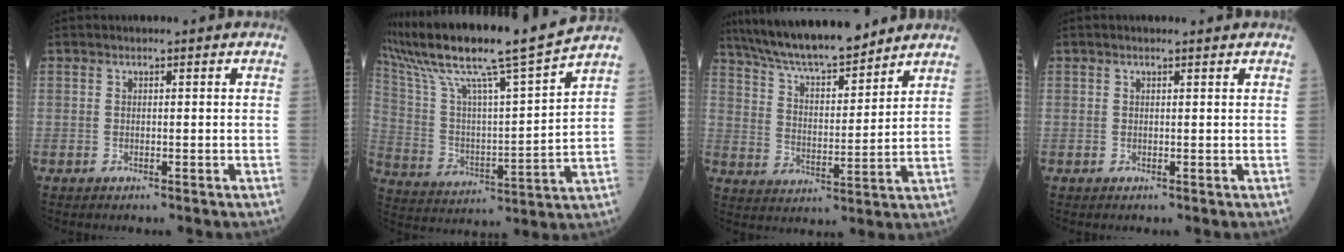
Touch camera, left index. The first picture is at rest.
{"total": 19.3, "force": [16.4, -1.7, 10.0], "torque": [-0.197, -0.022, 0.278]}
{"total": 14.9, "force": [13.1, 2.4, 6.8], "torque": [-0.122, 0.005, 0.226]}
{"total": 0.5, "force": [0.3, -0.2, 0.4], "torque": [-0.008, 0.005, 0.006]}